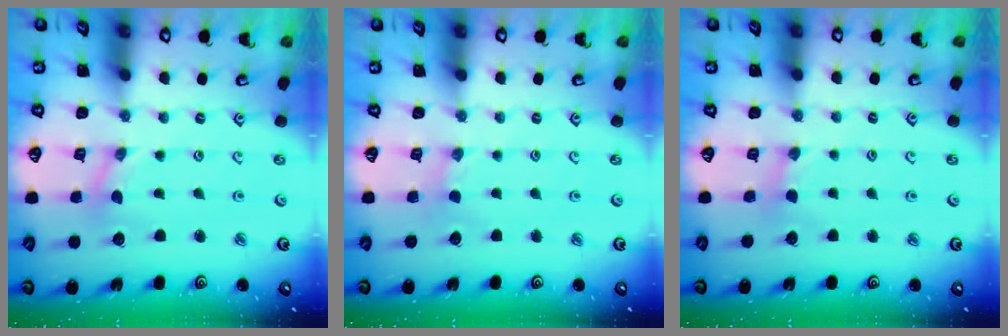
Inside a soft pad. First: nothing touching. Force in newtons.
{"total": 0.0}
{"total": 2.2, "press": 2.2, "slide": 0.4}